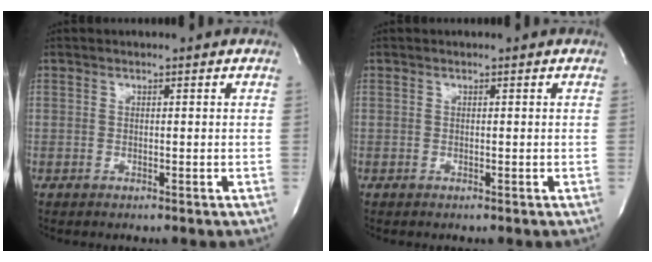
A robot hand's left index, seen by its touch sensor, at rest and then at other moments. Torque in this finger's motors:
{"motor_torque": [0.00, 0.00, -0.01, 0.00]}